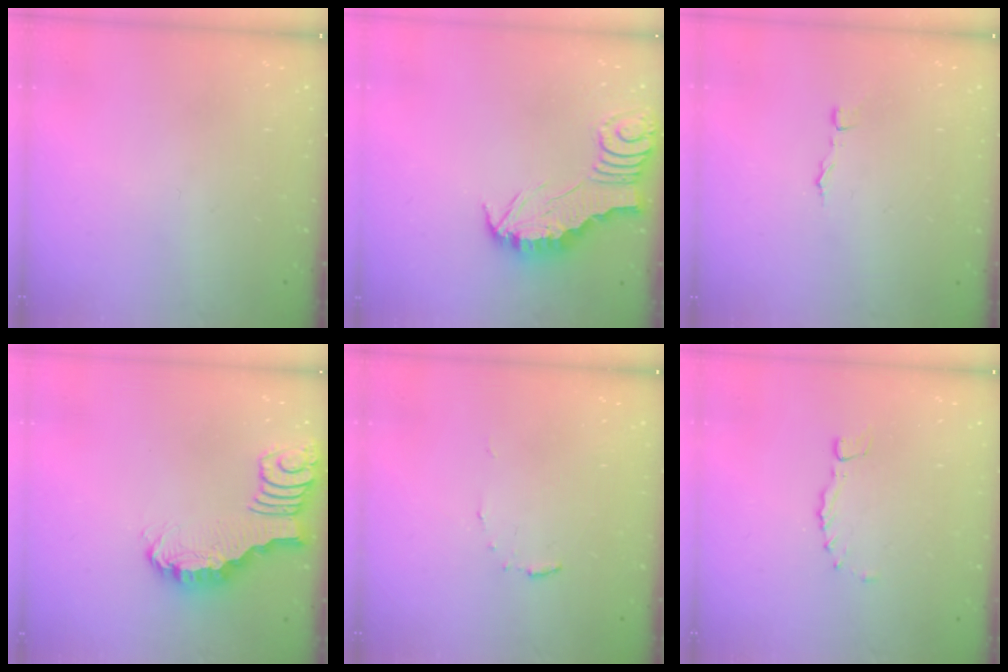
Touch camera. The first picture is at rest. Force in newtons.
{"total": 2.5, "press": 2.5, "slide": 0.2}
{"total": 1.9, "press": 1.9, "slide": 0.1}
{"total": 2.7, "press": 2.7, "slide": 0.4}
{"total": 3.8, "press": 3.8, "slide": 0.3}
{"total": 0.0}